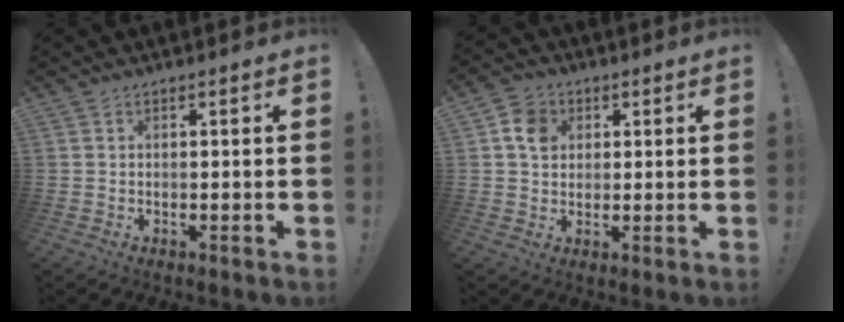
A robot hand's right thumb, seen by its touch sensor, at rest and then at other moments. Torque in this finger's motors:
{"motor_torque": [-0.15, 0.18, 0.18, -0.13, 0.00]}